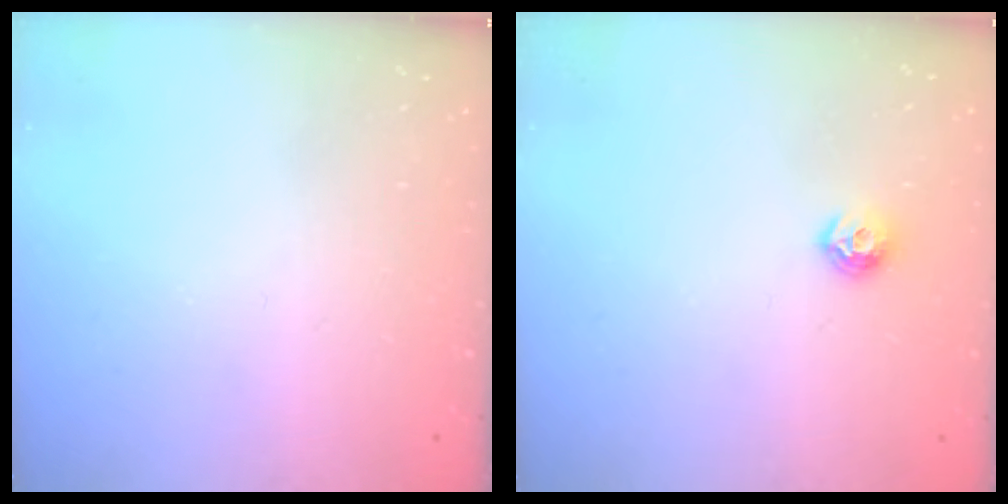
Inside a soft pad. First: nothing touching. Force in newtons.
{"total": 7.5, "press": 7.4, "slide": 0.7}